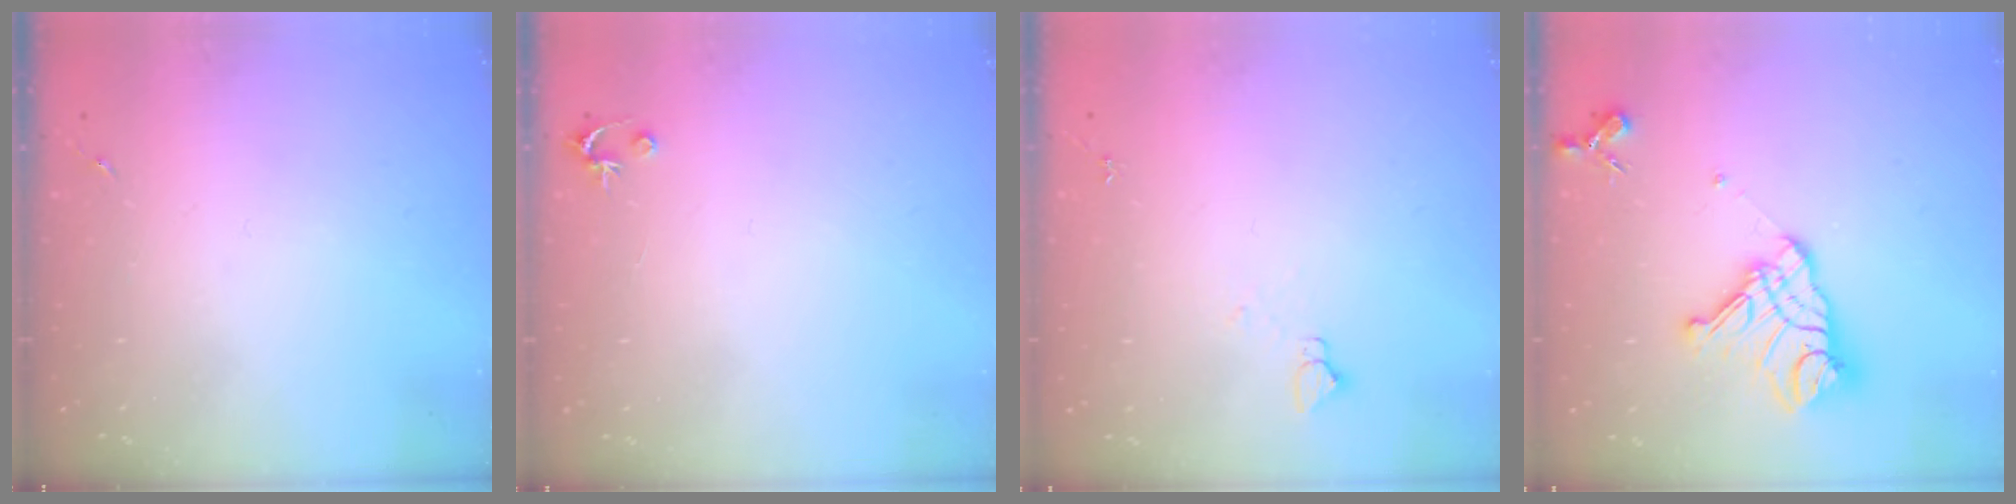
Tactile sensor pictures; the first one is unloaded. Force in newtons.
{"total": 2.5, "press": 2.5, "slide": 0.2}
{"total": 3.1, "press": 3.1, "slide": 0.3}
{"total": 15.8, "press": 15.7, "slide": 1.7}